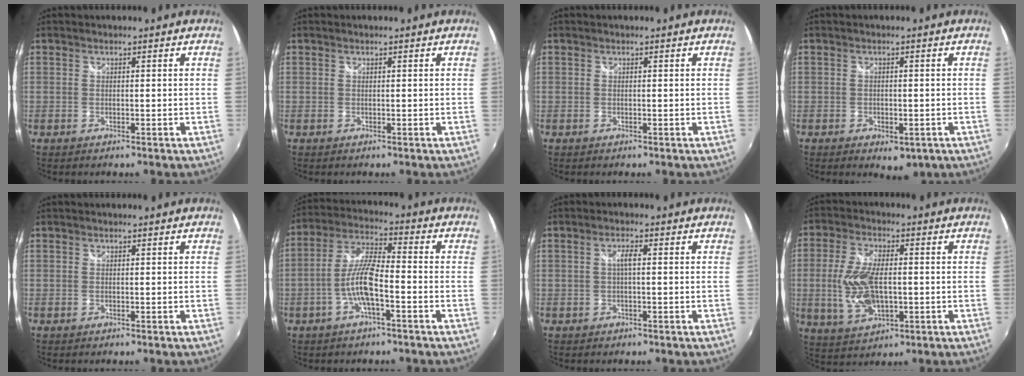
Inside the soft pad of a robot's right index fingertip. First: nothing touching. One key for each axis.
{"total": 0.0}
{"total": 0.0}
{"total": 4.5, "fx": -2.1, "fy": 2.8, "fz": 2.9, "tx": -0.049, "ty": -0.015, "tz": -0.024}
{"total": 0.0}
{"total": 8.5, "fx": -3.2, "fy": 1.5, "fz": 7.7, "tx": -0.166, "ty": 0.008, "tz": -0.060}
{"total": 2.2, "fx": 0.1, "fy": 0.1, "fz": 2.2, "tx": -0.042, "ty": 0.005, "tz": 0.000}
{"total": 11.3, "fx": -1.0, "fy": 5.5, "fz": 9.8, "tx": -0.200, "ty": -0.005, "tz": -0.012}